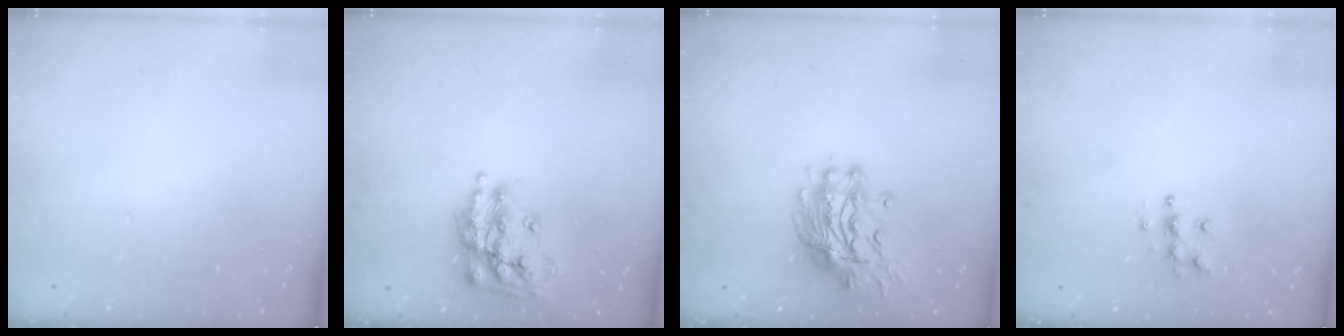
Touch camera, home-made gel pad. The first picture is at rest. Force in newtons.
{"total": 14.8, "press": 14.7, "slide": 1.5}
{"total": 12.3, "press": 12.2, "slide": 1.6}
{"total": 5.7, "press": 5.7, "slide": 0.5}